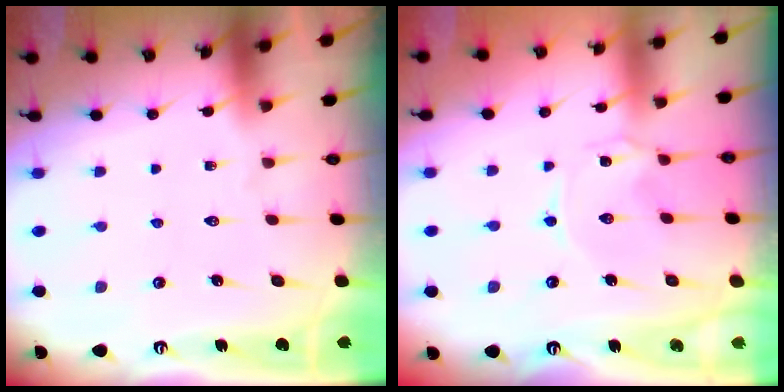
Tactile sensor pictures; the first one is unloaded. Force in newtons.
{"total": 0.7, "press": 0.6, "slide": 0.3}